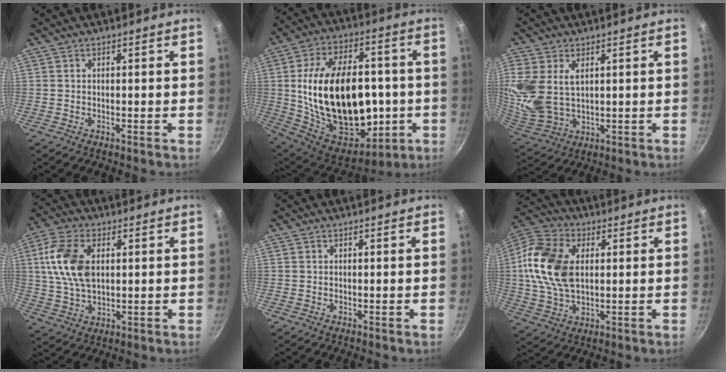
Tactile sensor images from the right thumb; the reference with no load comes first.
{"total": 32.2, "force": [-0.9, 20.2, 25.1], "torque": [-0.402, 0.021, 0.011]}
{"total": 14.5, "force": [3.8, 9.9, 9.9], "torque": [-0.225, -0.012, 0.089]}
{"total": 12.2, "force": [2.4, 7.3, 9.5], "torque": [-0.177, 0.003, 0.042]}
{"total": 0.0}
{"total": 15.8, "force": [2.0, 10.2, 11.9], "torque": [-0.217, 0.008, 0.028]}